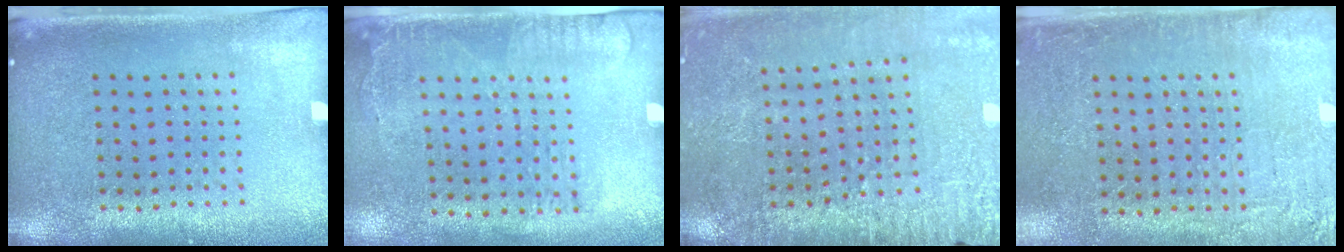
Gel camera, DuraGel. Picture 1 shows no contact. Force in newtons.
{"total": 1.7, "press": 1.2, "slide": 1.2}
{"total": 2.9, "press": 2.9, "slide": 0.2}
{"total": 2.8, "press": 2.7, "slide": 0.6}